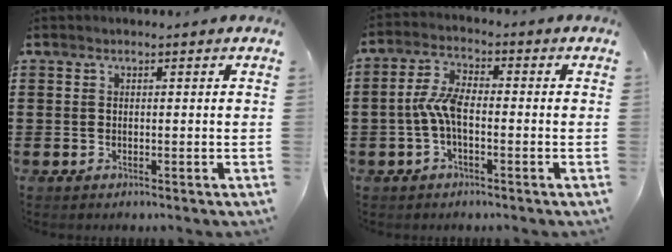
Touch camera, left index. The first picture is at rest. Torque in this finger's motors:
{"motor_torque": [0.48, 0.39, 0.29, 0.07]}